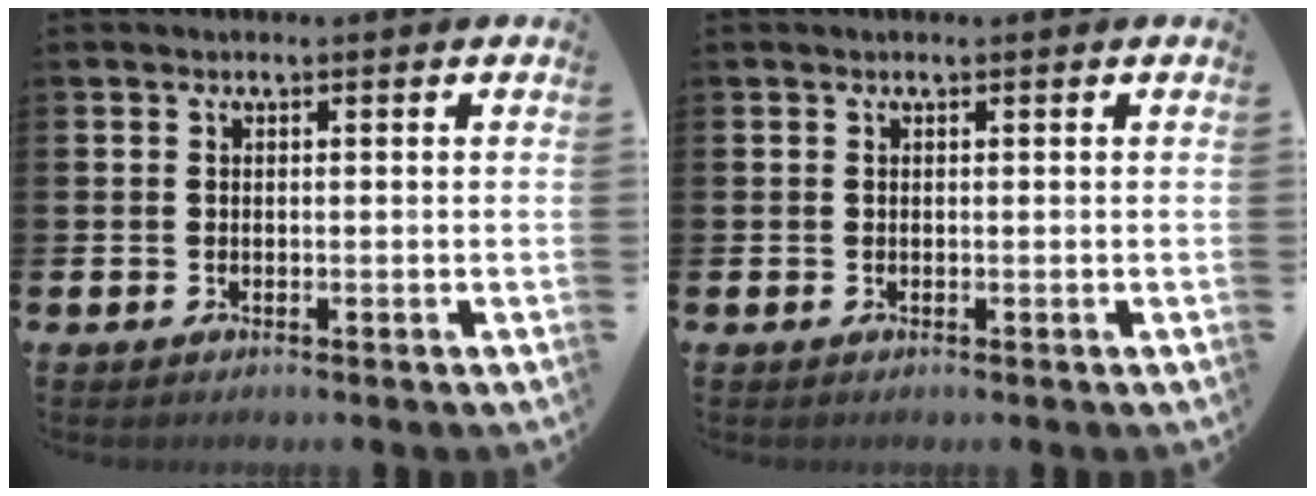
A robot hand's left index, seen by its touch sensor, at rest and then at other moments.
{"total": 0.0}